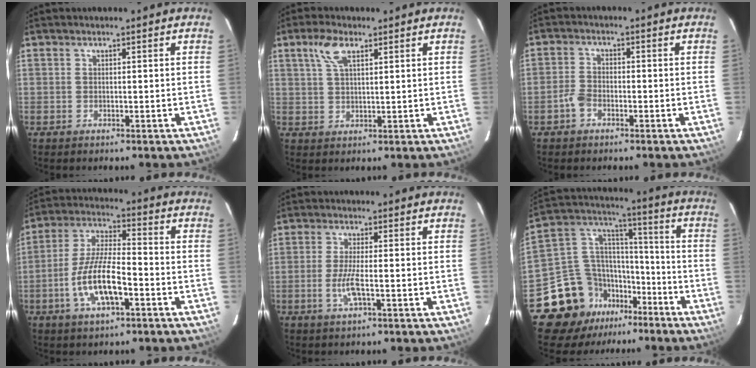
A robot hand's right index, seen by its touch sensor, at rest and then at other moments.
{"total": 5.0, "force": [2.6, 2.0, 3.8], "torque": [-0.076, 0.011, 0.052]}
{"total": 3.1, "force": [-1.9, 1.7, 1.7], "torque": [-0.044, 0.007, -0.038]}
{"total": 11.8, "force": [-4.6, 3.8, 10.2], "torque": [-0.213, -0.001, -0.085]}
{"total": 4.9, "force": [-1.5, 0.6, 4.6], "torque": [-0.094, -0.007, -0.031]}
{"total": 15.0, "force": [-10.2, 10.3, 3.8], "torque": [-0.099, 0.068, -0.167]}